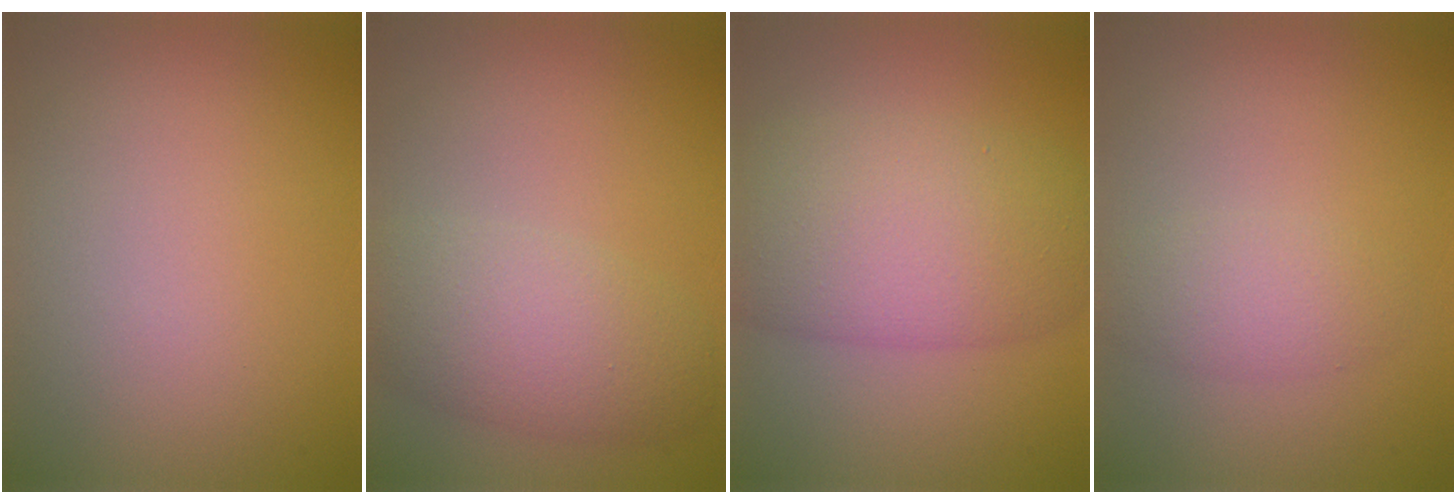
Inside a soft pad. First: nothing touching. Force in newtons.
{"total": 5.0, "press": 5.0, "slide": 0.1}
{"total": 9.3, "press": 9.3, "slide": 0.3}
{"total": 2.3, "press": 2.3, "slide": 0.1}